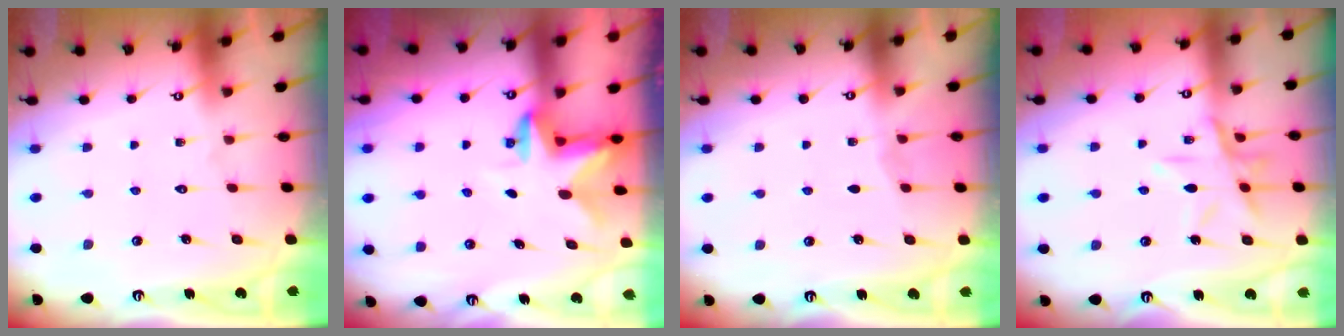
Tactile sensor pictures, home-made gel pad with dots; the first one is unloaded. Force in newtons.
{"total": 2.7, "press": 2.6, "slide": 0.5}
{"total": 2.3, "press": 2.3, "slide": 0.4}
{"total": 12.2, "press": 12.1, "slide": 0.9}